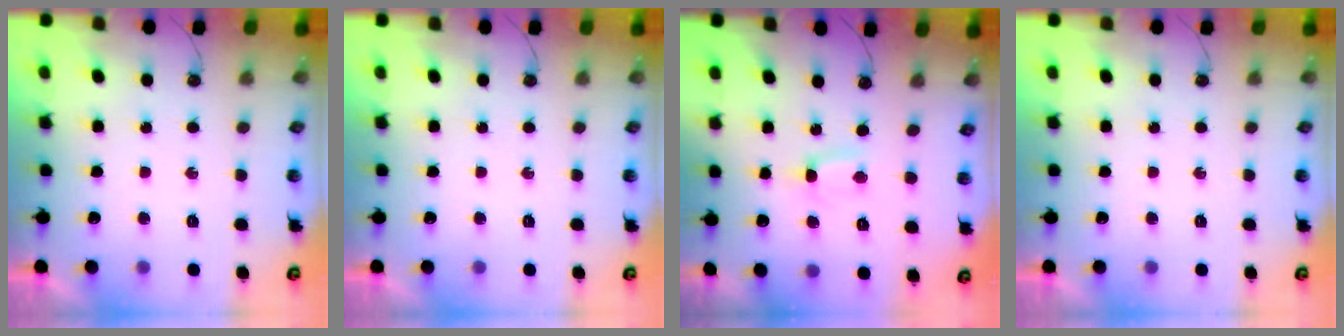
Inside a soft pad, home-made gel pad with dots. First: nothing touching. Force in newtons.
{"total": 0.0}
{"total": 0.6, "press": 0.4, "slide": 0.5}
{"total": 0.0}